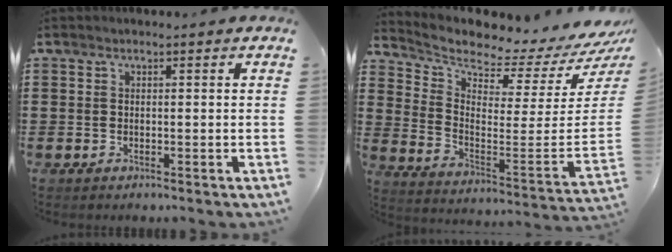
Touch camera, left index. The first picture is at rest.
{"total": 3.3, "force": [2.8, 0.9, 1.5], "torque": [-0.035, -0.057, 0.040]}